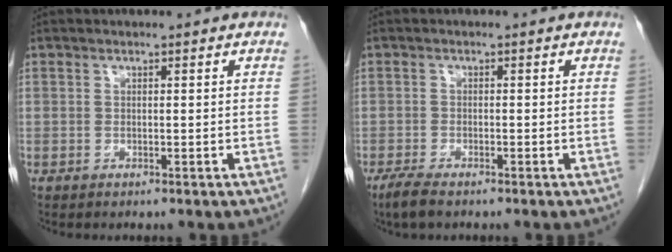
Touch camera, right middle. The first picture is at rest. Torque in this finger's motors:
{"motor_torque": [0.01, -0.01, 0.00, 0.00]}